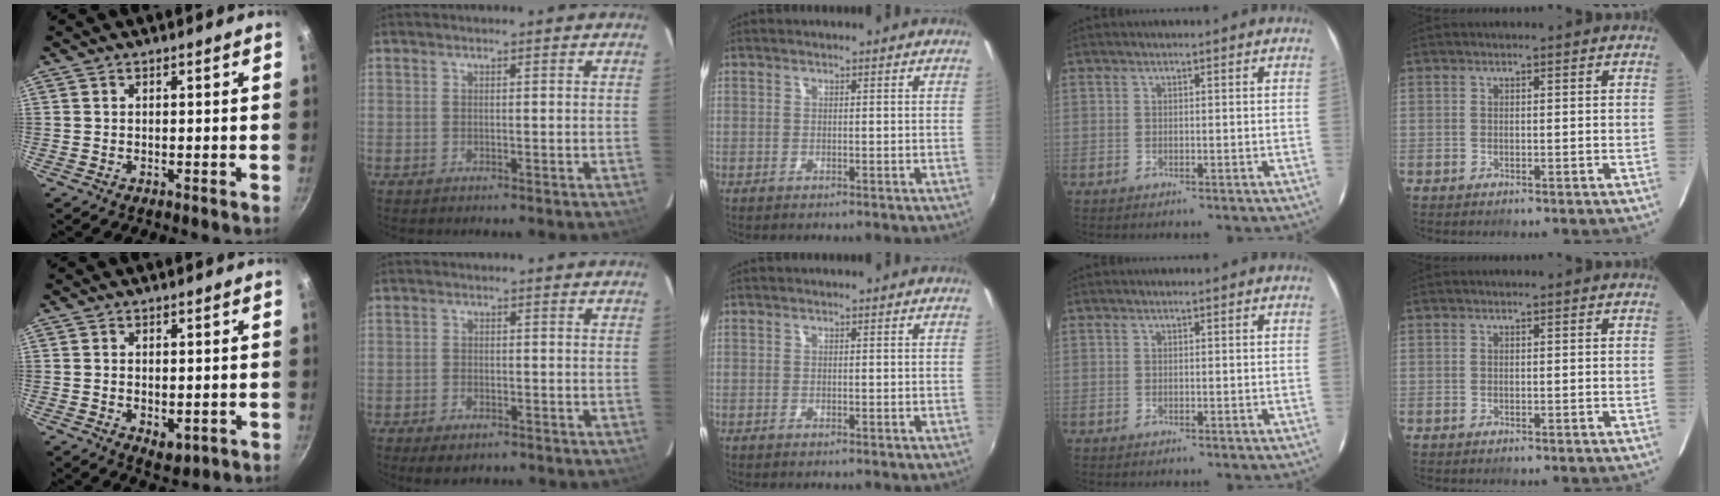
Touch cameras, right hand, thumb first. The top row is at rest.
{"thumb": {"total": 3.9, "force": [-0.5, 2.4, 3.0], "torque": [-0.043, -0.013, -0.003]}, "index": {"total": 3.5, "force": [-2.2, 1.8, 2.1], "torque": [-0.051, -0.010, -0.032]}}